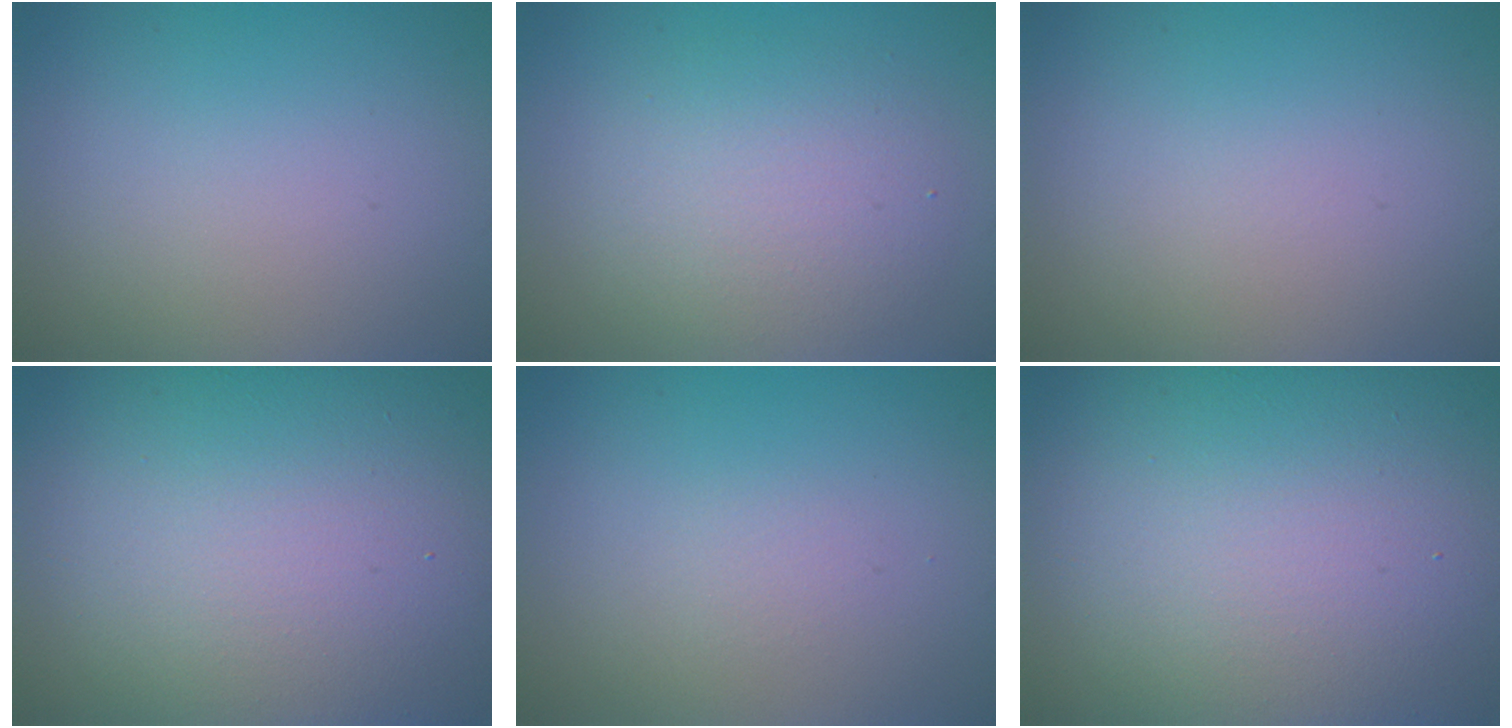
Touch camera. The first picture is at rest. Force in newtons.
{"total": 4.3, "press": 4.3, "slide": 0.3}
{"total": 0.0}
{"total": 20.5, "press": 20.5, "slide": 1.3}
{"total": 0.6, "press": 0.6, "slide": 0.0}
{"total": 20.5, "press": 20.5, "slide": 1.3}